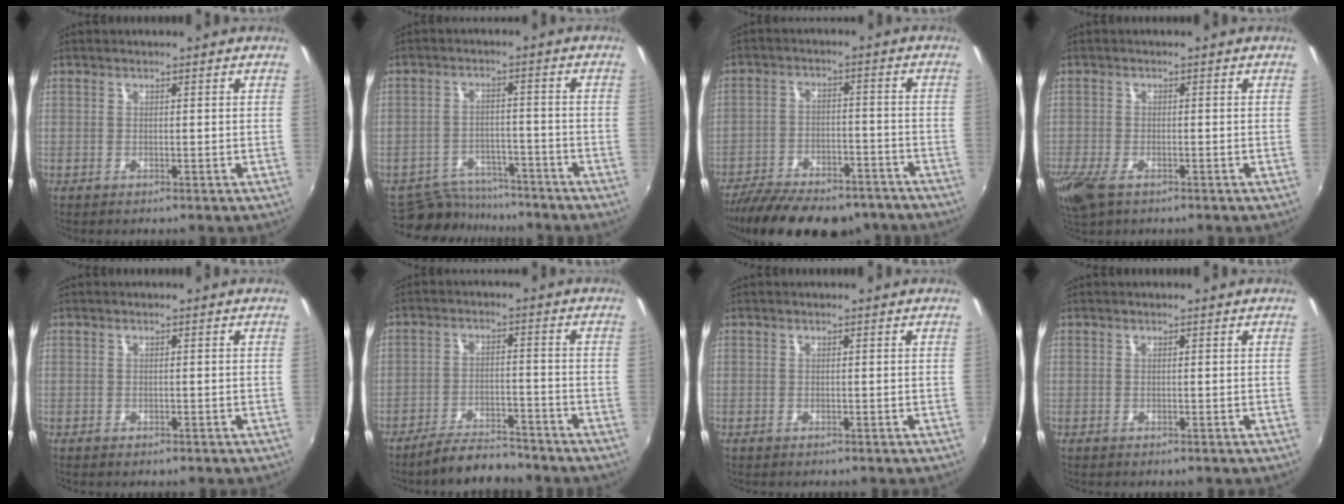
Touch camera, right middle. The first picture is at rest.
{"total": 9.7, "force": [-9.0, 3.4, 1.6], "torque": [-0.050, 0.014, -0.134]}
{"total": 21.8, "force": [-17.7, 7.9, 9.9], "torque": [-0.200, -0.013, -0.247]}
{"total": 6.2, "force": [-3.8, 2.8, 4.0], "torque": [-0.101, -0.024, -0.074]}
{"total": 0.8, "force": [-0.6, 0.4, 0.4], "torque": [-0.007, -0.003, -0.009]}
{"total": 7.7, "force": [-7.1, 1.7, 2.7], "torque": [-0.070, 0.006, -0.109]}
{"total": 0.0}
{"total": 0.0}